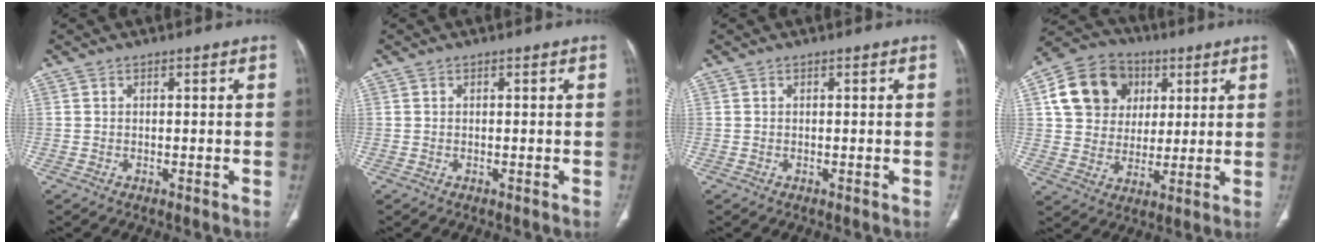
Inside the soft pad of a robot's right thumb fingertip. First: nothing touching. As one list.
[{"total": 0.0}, {"total": 0.0}, {"total": 15.1, "force": [4.8, 12.6, 6.7], "torque": [-0.098, 0.005, 0.082]}]